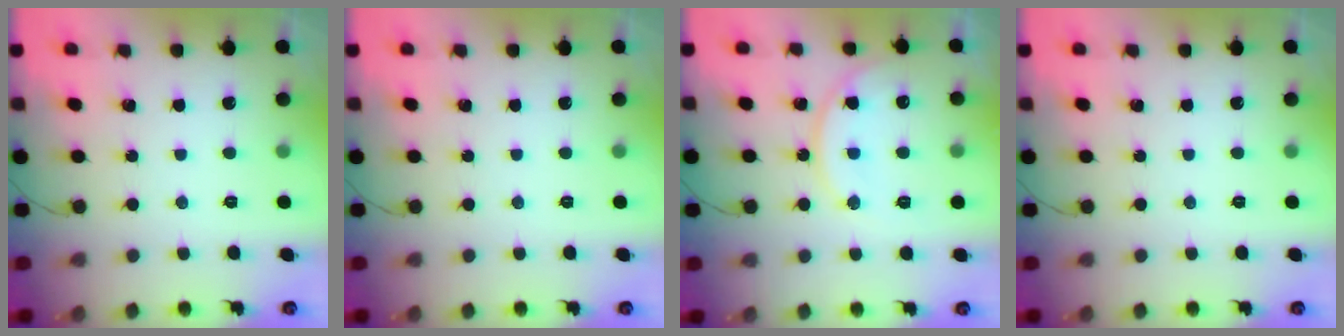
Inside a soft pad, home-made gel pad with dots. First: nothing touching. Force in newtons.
{"total": 0.0}
{"total": 12.8, "press": 12.8, "slide": 1.1}
{"total": 0.0}